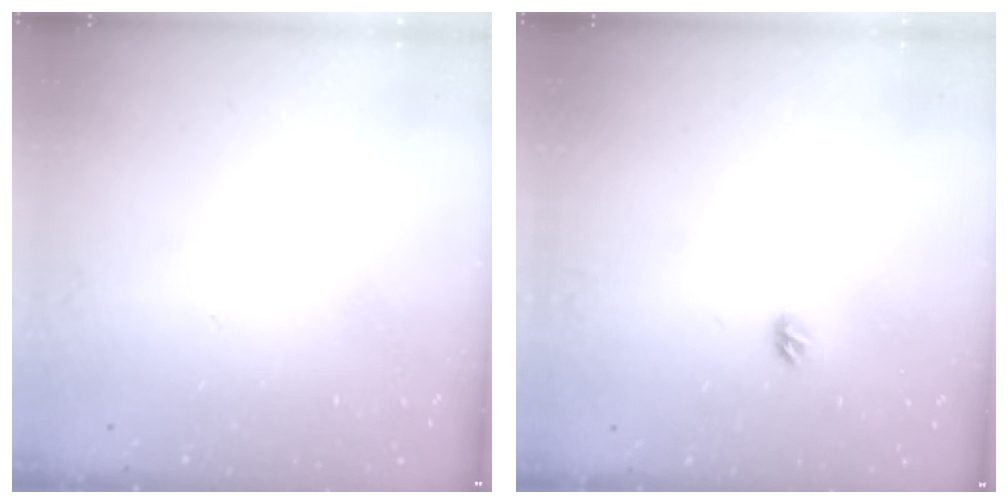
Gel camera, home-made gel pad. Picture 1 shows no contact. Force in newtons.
{"total": 3.8, "press": 3.8, "slide": 0.7}